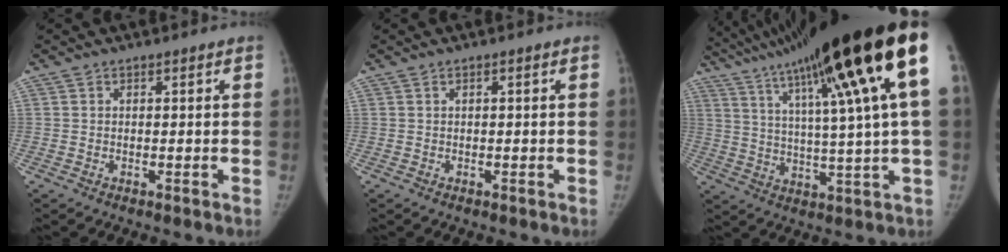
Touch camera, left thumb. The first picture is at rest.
{"total": 0.0}
{"total": 27.7, "force": [14.7, 1.3, 23.4], "torque": [-0.357, -0.017, 0.234]}